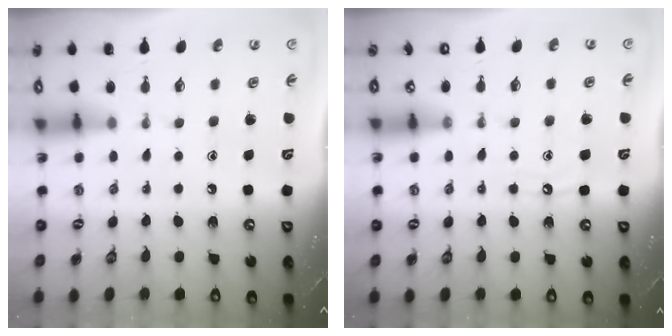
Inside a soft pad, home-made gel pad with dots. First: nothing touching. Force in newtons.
{"total": 4.9, "press": 4.9, "slide": 0.6}